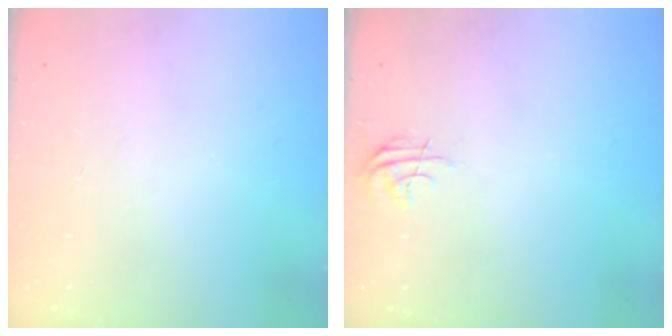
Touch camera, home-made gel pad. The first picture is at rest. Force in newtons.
{"total": 4.8, "press": 4.8, "slide": 0.4}